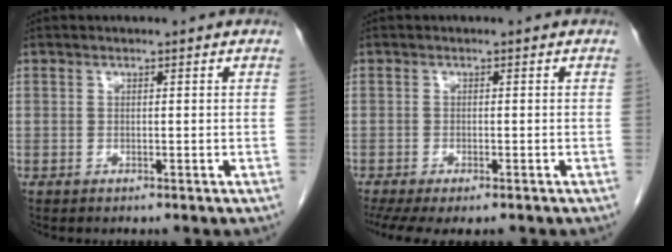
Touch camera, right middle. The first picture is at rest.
{"total": 8.5, "force": [-6.3, 2.9, 4.8], "torque": [-0.086, -0.007, -0.094]}